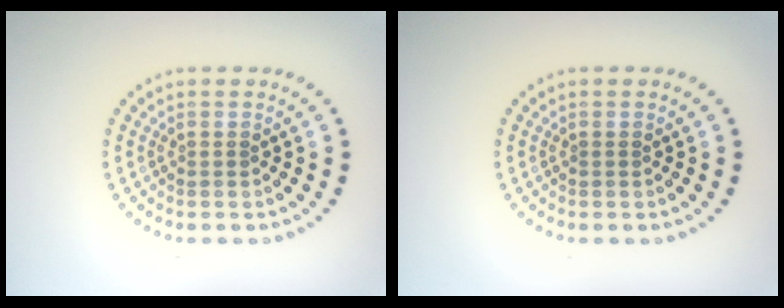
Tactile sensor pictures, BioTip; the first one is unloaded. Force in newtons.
{"total": 0.0}